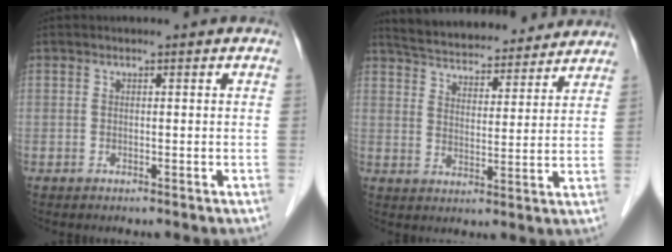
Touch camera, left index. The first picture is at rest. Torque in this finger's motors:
{"motor_torque": [0.54, -1.60, 0.30, 0.14]}